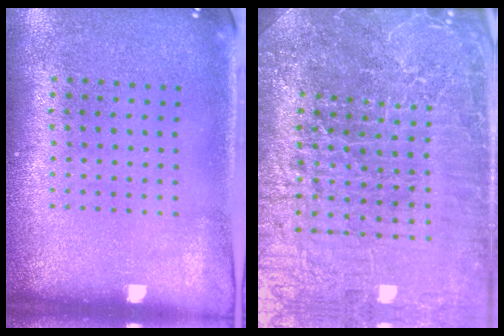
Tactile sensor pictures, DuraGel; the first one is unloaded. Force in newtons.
{"total": 7.1, "press": 6.3, "slide": 3.5}